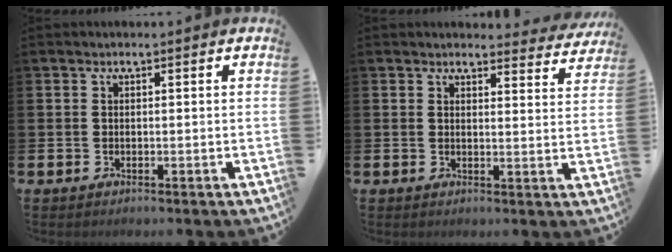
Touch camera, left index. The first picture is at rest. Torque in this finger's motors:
{"motor_torque": [1.07, -1.06, 0.16, 0.07]}